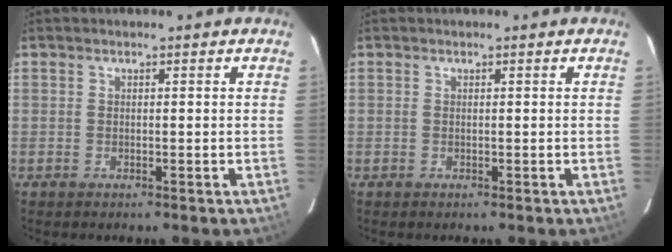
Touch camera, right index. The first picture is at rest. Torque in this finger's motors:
{"motor_torque": [0.08, 0.05, 0.02, 0.01]}